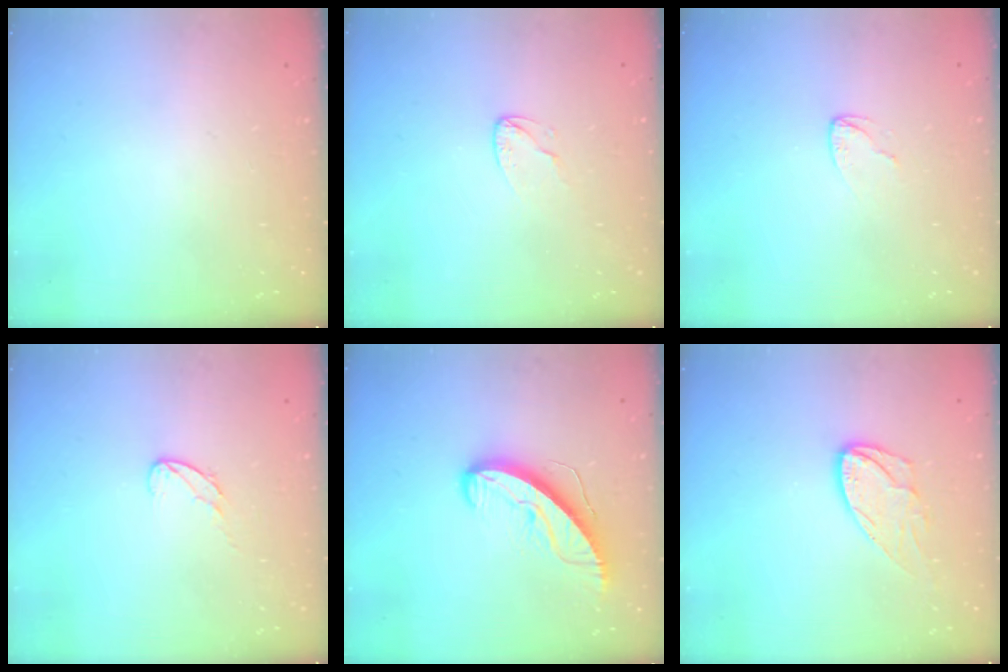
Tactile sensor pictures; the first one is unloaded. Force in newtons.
{"total": 3.8, "press": 3.8, "slide": 0.4}
{"total": 3.6, "press": 3.6, "slide": 0.3}
{"total": 5.9, "press": 5.9, "slide": 0.4}
{"total": 10.5, "press": 10.4, "slide": 1.0}
{"total": 9.3, "press": 9.3, "slide": 0.5}